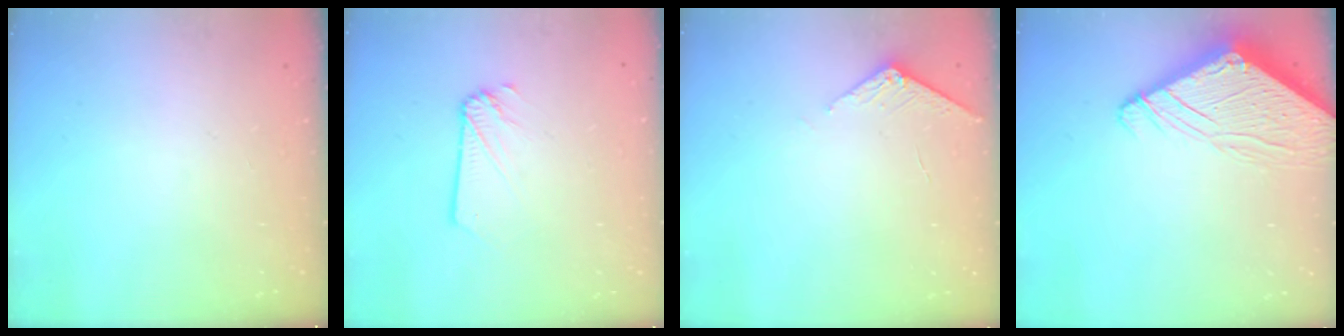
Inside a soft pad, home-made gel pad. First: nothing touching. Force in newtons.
{"total": 1.9, "press": 1.9, "slide": 0.1}
{"total": 2.7, "press": 2.7, "slide": 0.3}
{"total": 11.1, "press": 11.0, "slide": 1.1}